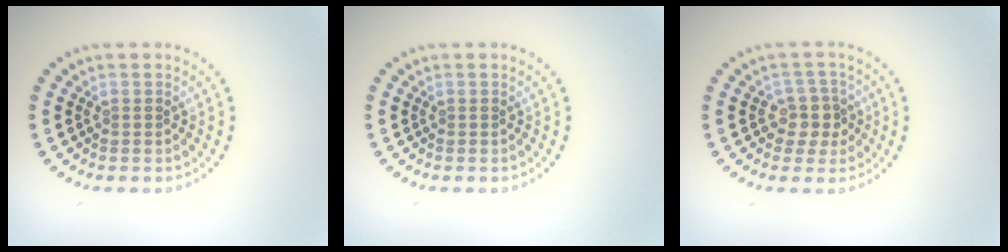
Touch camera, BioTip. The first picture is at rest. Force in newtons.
{"total": 0.0}
{"total": 2.7, "press": 2.3, "slide": 1.3}